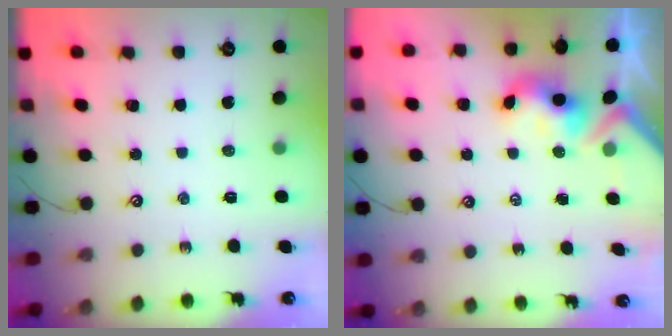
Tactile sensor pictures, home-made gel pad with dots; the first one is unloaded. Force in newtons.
{"total": 5.1, "press": 5.1, "slide": 0.4}